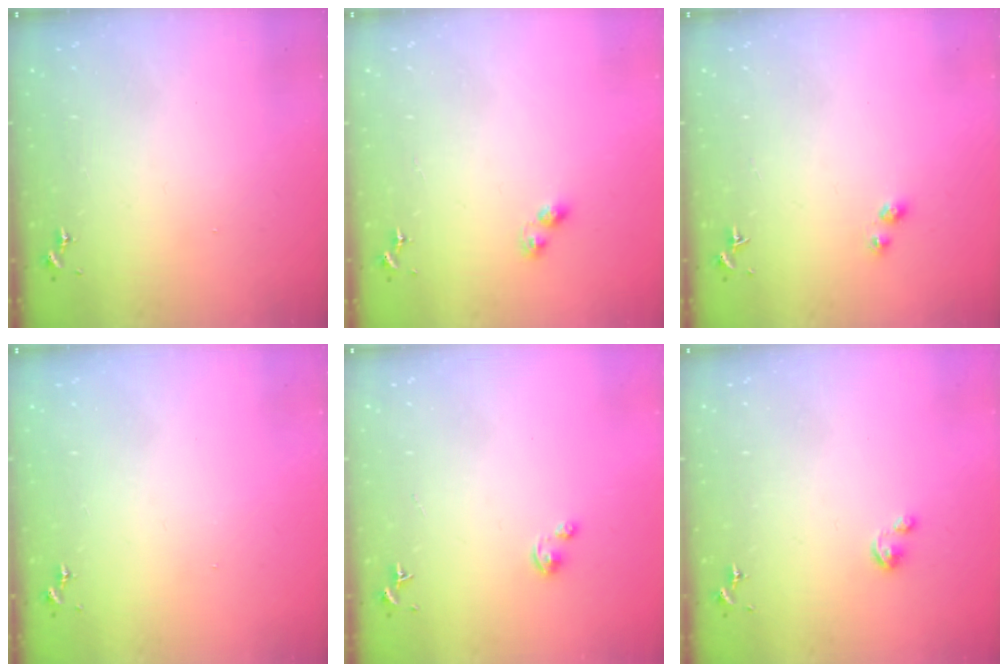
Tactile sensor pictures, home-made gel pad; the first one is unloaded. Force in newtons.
{"total": 3.8, "press": 3.8, "slide": 0.4}
{"total": 2.6, "press": 2.6, "slide": 0.5}
{"total": 0.0}
{"total": 2.2, "press": 2.2, "slide": 0.2}
{"total": 2.8, "press": 2.8, "slide": 0.2}